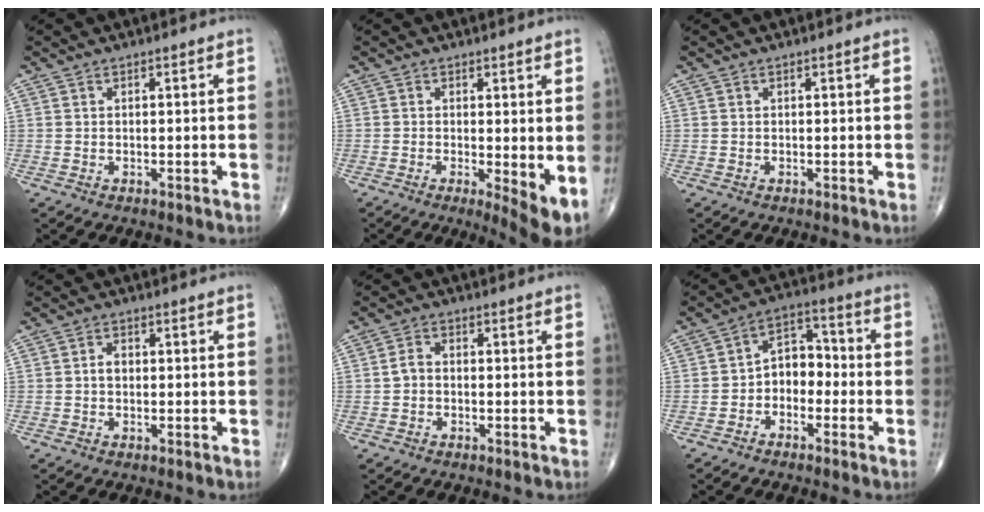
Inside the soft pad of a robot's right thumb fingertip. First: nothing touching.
{"total": 5.7, "force": [-0.4, 1.4, 5.5], "torque": [-0.082, -0.017, -0.008]}
{"total": 0.0}
{"total": 1.9, "force": [-0.1, 1.3, 1.3], "torque": [-0.018, 0.006, -0.004]}
{"total": 2.5, "force": [-0.4, 1.9, 1.5], "torque": [-0.025, 0.012, -0.014]}
{"total": 7.1, "force": [-1.8, 5.2, 4.5], "torque": [-0.037, 0.039, -0.049]}